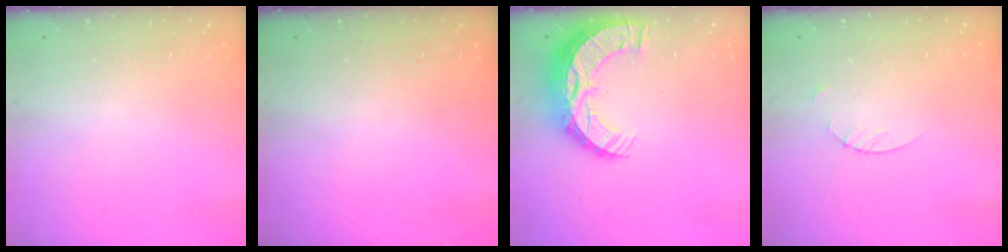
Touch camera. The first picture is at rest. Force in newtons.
{"total": 0.0}
{"total": 14.2, "press": 14.2, "slide": 1.1}
{"total": 1.8, "press": 1.8, "slide": 0.2}